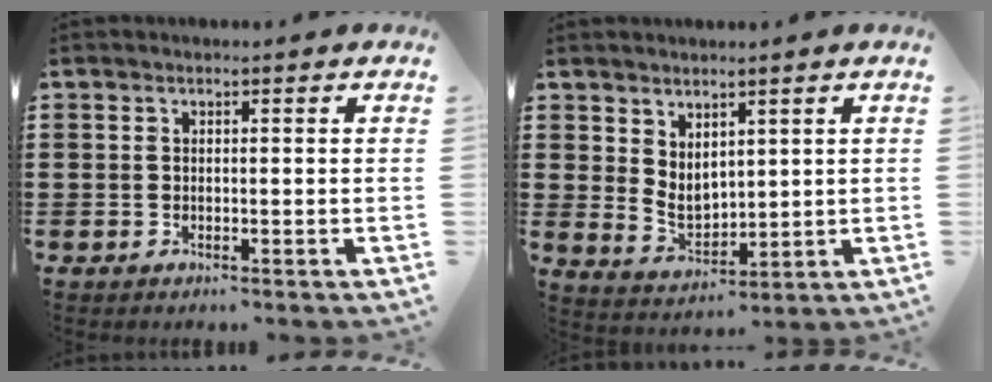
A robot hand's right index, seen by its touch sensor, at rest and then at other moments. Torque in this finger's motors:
{"motor_torque": [0.67, 1.47, 0.09, 0.01]}